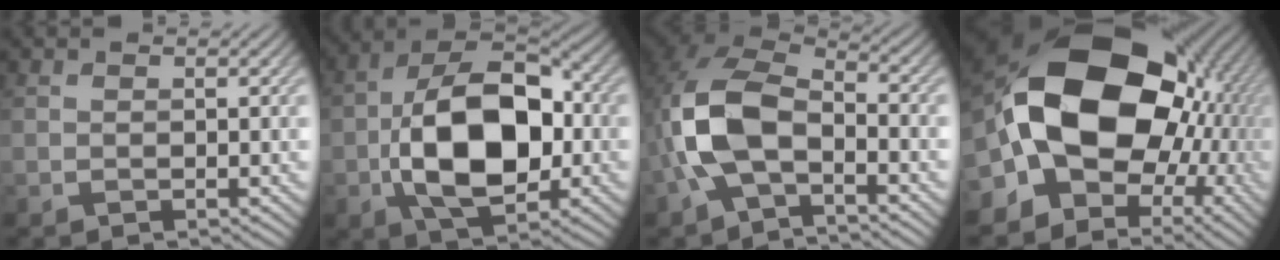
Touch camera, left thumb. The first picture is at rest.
{"total": 14.6, "force": [-2.4, 8.8, 11.4], "torque": [-0.206, -0.004, -0.050]}
{"total": 10.1, "force": [-2.8, 5.6, 7.9], "torque": [-0.182, 0.007, -0.068]}
{"total": 20.7, "force": [1.0, 15.9, 13.3], "torque": [-0.251, -0.013, 0.032]}